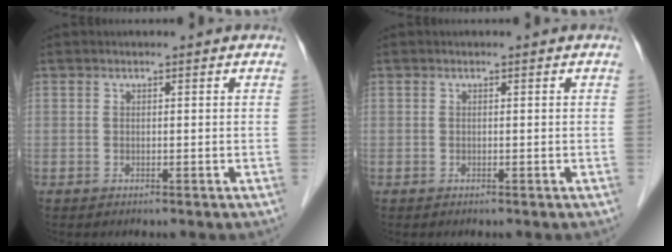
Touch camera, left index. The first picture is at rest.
{"total": 0.0}